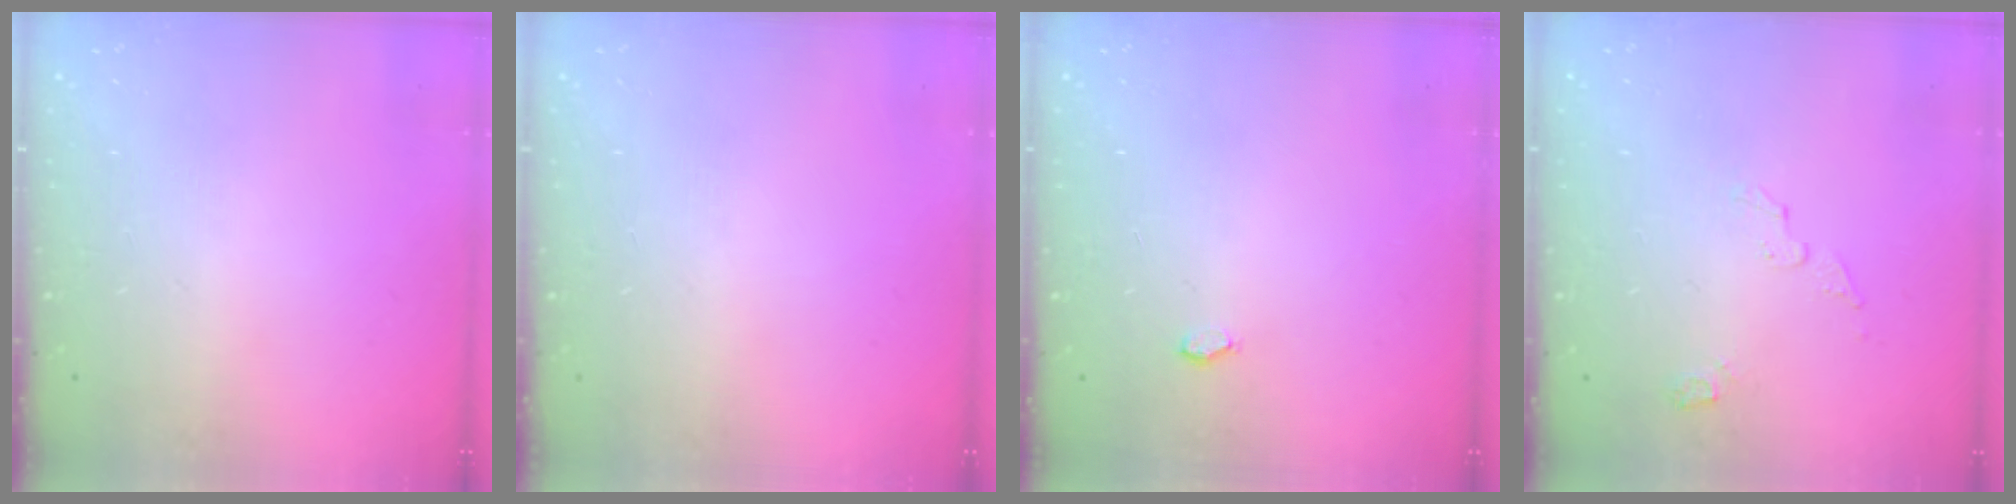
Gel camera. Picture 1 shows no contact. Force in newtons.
{"total": 0.0}
{"total": 2.4, "press": 2.4, "slide": 0.3}
{"total": 4.1, "press": 4.1, "slide": 0.4}